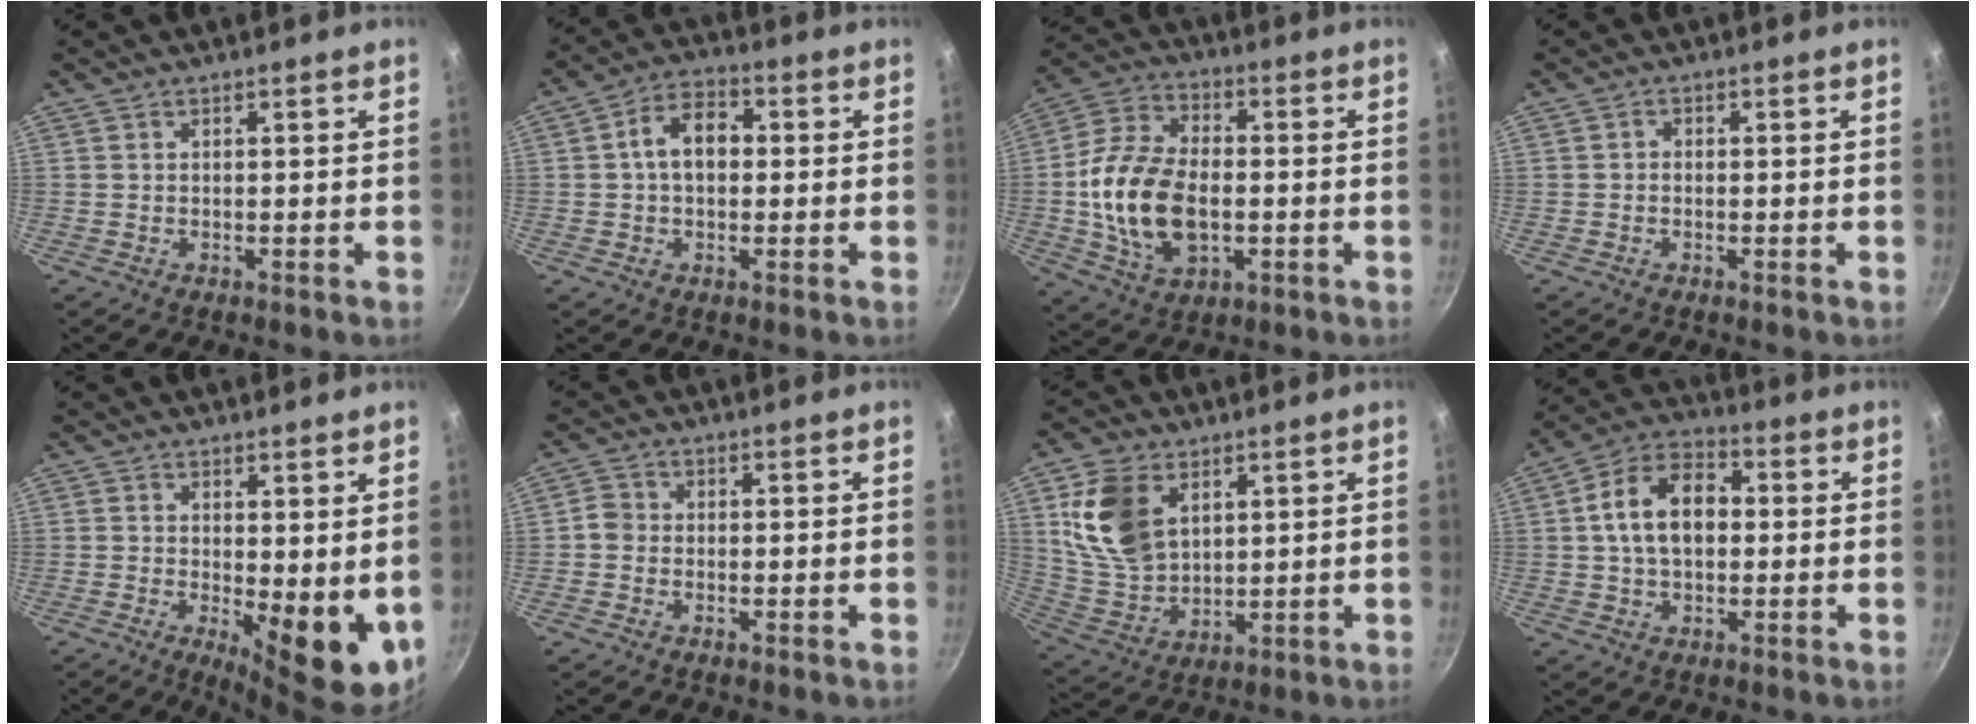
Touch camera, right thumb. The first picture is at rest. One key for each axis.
{"total": 8.3, "fx": 0.6, "fy": 5.6, "fz": 6.1, "tx": -0.075, "ty": 0.024, "tz": -0.002}
{"total": 17.3, "fx": -1.8, "fy": 10.7, "fz": 13.5, "tx": -0.248, "ty": 0.019, "tz": -0.035}
{"total": 0.9, "fx": -0.3, "fy": 0.7, "fz": 0.4, "tx": -0.006, "ty": 0.004, "tz": -0.006}
{"total": 9.2, "fx": 0.1, "fy": 3.6, "fz": 8.4, "tx": -0.096, "ty": -0.016, "tz": 0.010}
{"total": 2.6, "fx": -0.6, "fy": 2.3, "fz": 1.0, "tx": -0.015, "ty": 0.012, "tz": -0.021}
{"total": 14.1, "fx": 4.9, "fy": 9.5, "fz": 9.2, "tx": -0.157, "ty": -0.021, "tz": 0.109}
{"total": 12.5, "fx": 0.9, "fy": 8.3, "fz": 9.3, "tx": -0.133, "ty": 0.029, "tz": 0.001}